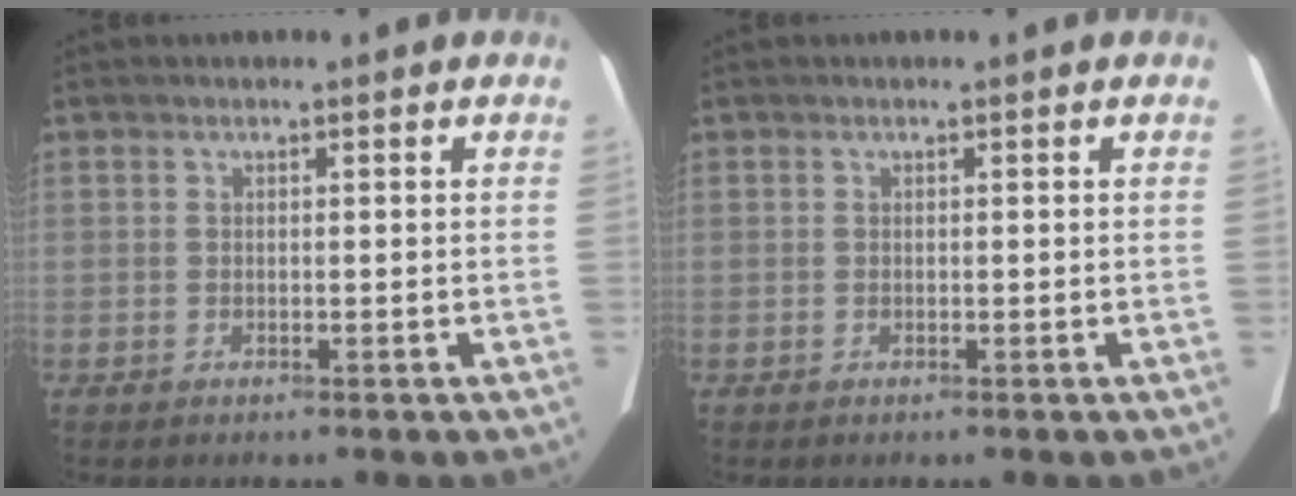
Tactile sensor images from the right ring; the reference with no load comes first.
{"total": 0.0}